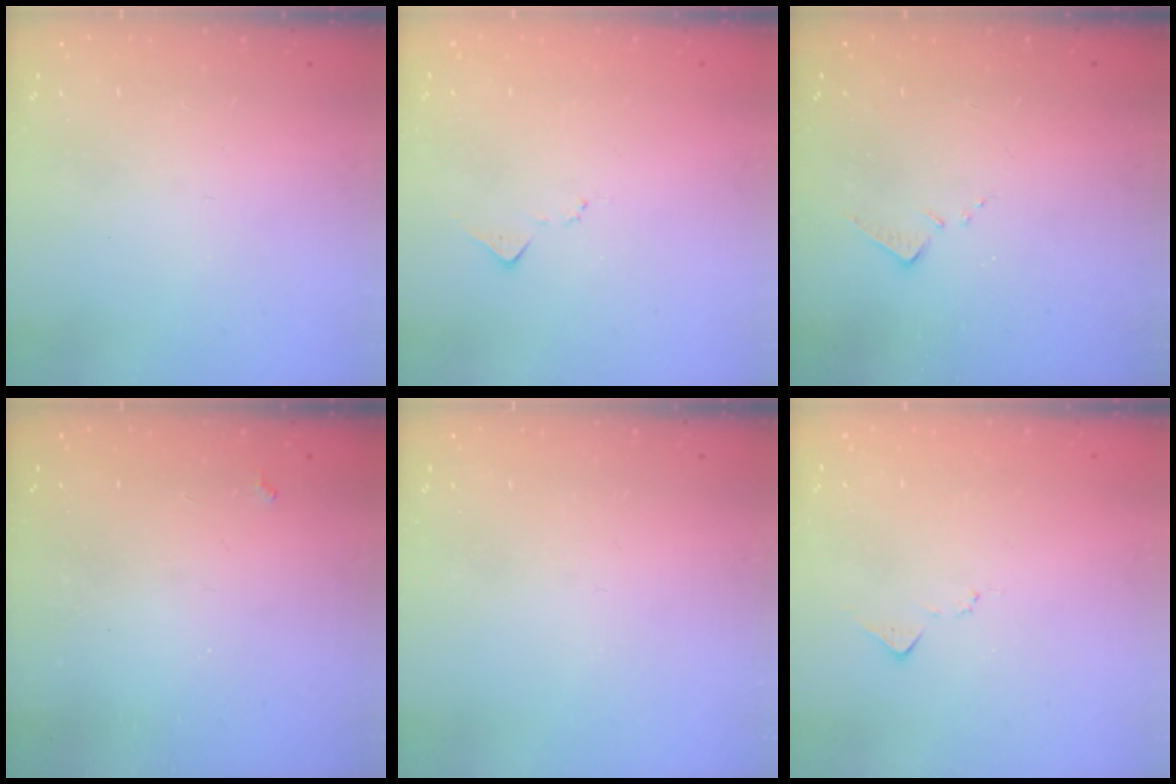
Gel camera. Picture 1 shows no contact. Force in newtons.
{"total": 7.2, "press": 7.2, "slide": 0.3}
{"total": 7.4, "press": 7.4, "slide": 0.5}
{"total": 3.5, "press": 3.5, "slide": 0.5}
{"total": 0.0}
{"total": 7.2, "press": 7.2, "slide": 0.3}